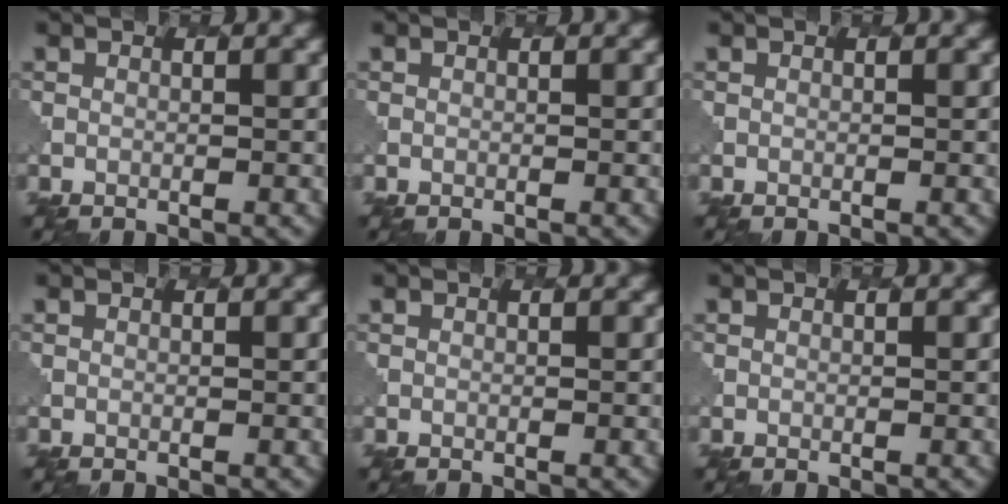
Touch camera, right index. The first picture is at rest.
{"total": 0.0}
{"total": 0.0}
{"total": 0.0}
{"total": 0.0}
{"total": 0.0}